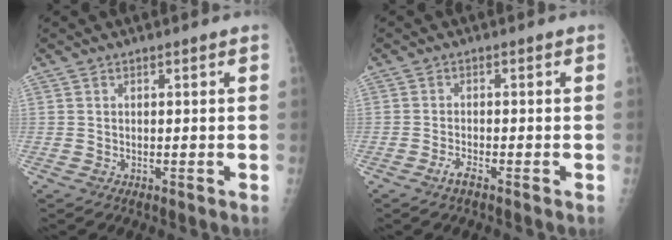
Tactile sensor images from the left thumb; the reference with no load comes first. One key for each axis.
{"total": 2.2, "fx": -1.5, "fy": 0.4, "fz": 1.5, "tx": -0.038, "ty": 0.004, "tz": -0.033}